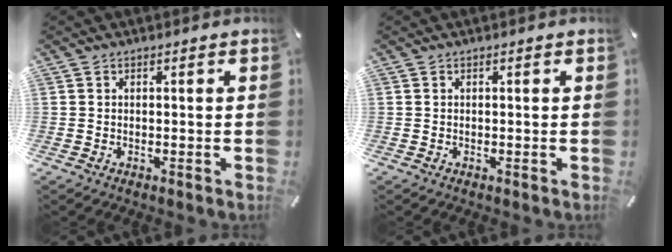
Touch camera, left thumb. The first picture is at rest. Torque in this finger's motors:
{"motor_torque": [0.00, 0.00, 0.00, 0.00, 0.00]}